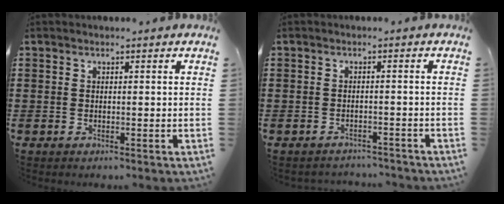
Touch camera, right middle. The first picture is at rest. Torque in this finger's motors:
{"motor_torque": [0.14, -0.12, -0.13, -0.02]}